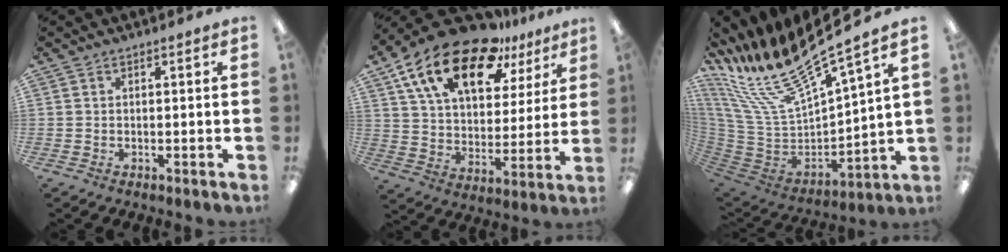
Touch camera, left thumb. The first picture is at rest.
{"total": 20.3, "force": [13.4, 9.7, 11.8], "torque": [-0.209, -0.071, 0.236]}
{"total": 24.1, "force": [19.1, 6.6, 13.2], "torque": [-0.259, -0.142, 0.322]}